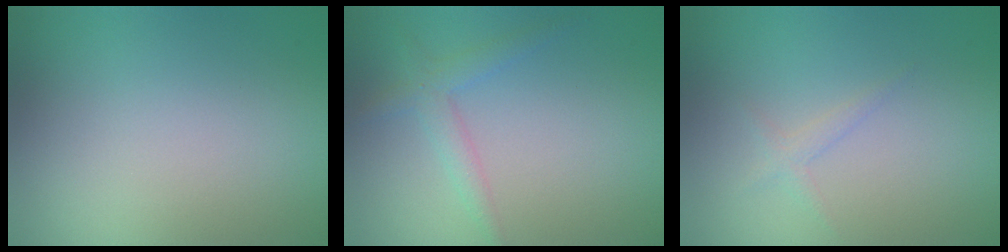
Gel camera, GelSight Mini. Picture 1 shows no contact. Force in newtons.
{"total": 2.0, "press": 2.0, "slide": 0.1}
{"total": 0.9, "press": 0.9, "slide": 0.1}